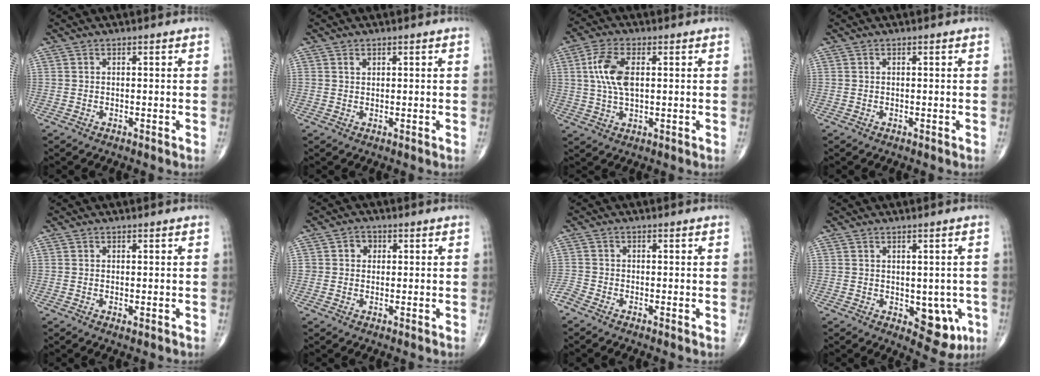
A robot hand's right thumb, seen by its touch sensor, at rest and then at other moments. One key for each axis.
{"total": 1.0, "fx": 0.6, "fy": 0.7, "fz": 0.4, "tx": 0.001, "ty": -0.003, "tz": 0.010}
{"total": 8.2, "fx": 1.6, "fy": 4.0, "fz": 7.0, "tx": -0.152, "ty": 0.004, "tz": 0.030}
{"total": 0.0}
{"total": 0.7, "fx": -0.1, "fy": 0.3, "fz": 0.6, "tx": -0.015, "ty": -0.004, "tz": -0.001}
{"total": 2.6, "fx": 0.5, "fy": 2.3, "fz": 0.9, "tx": 0.005, "ty": 0.003, "tz": 0.003}
{"total": 2.4, "fx": -1.6, "fy": 0.8, "fz": 1.5, "tx": -0.038, "ty": -0.005, "tz": -0.043}
{"total": 7.6, "fx": -1.7, "fy": 4.5, "fz": 5.9, "tx": -0.033, "ty": -0.008, "tz": -0.011}